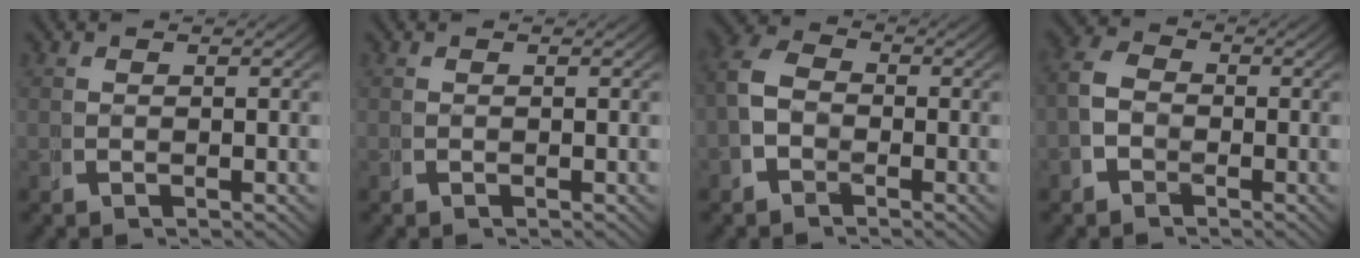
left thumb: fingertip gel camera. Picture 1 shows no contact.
{"total": 0.0}
{"total": 3.9, "force": [-0.6, 3.2, 2.2], "torque": [-0.045, -0.002, -0.019]}
{"total": 3.1, "force": [-0.7, 2.6, 1.6], "torque": [-0.029, -0.002, -0.020]}